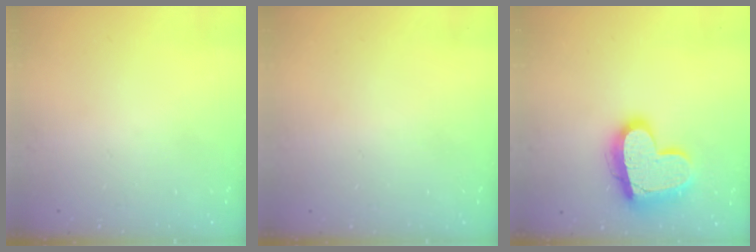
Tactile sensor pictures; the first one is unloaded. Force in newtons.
{"total": 0.6, "press": 0.6, "slide": 0.2}
{"total": 18.1, "press": 18.1, "slide": 1.6}